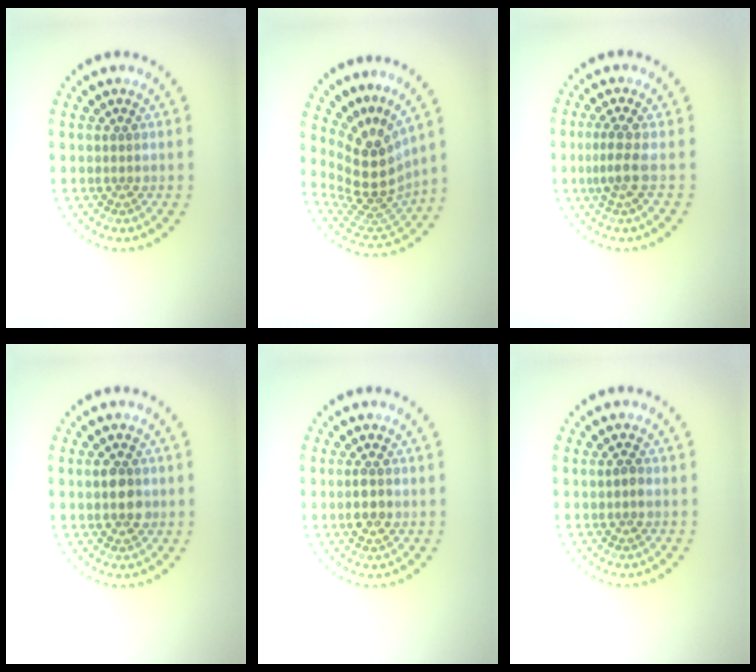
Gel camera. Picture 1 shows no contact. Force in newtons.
{"total": 5.1, "press": 3.6, "slide": 3.6}
{"total": 2.3, "press": 1.5, "slide": 1.7}
{"total": 2.6, "press": 2.6, "slide": 0.1}
{"total": 1.7, "press": 1.6, "slide": 0.5}
{"total": 0.8, "press": 0.8, "slide": 0.3}